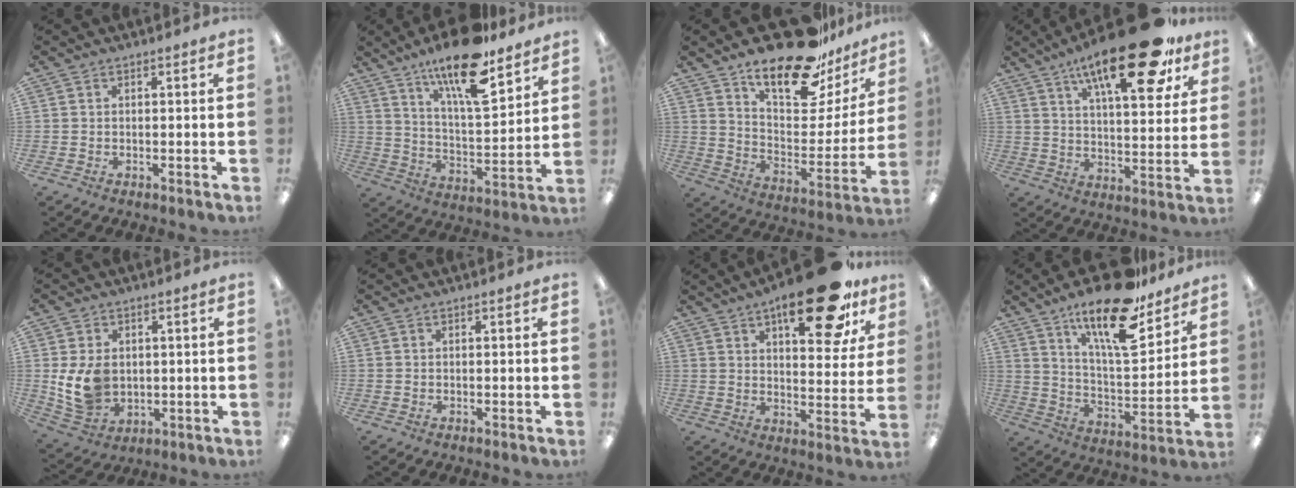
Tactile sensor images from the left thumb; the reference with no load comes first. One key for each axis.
{"total": 18.0, "fx": 12.9, "fy": 5.1, "fz": 11.4, "tx": -0.197, "ty": -0.072, "tz": 0.212}
{"total": 20.7, "fx": 16.6, "fy": 7.2, "fz": 10.0, "tx": -0.154, "ty": -0.116, "tz": 0.282}
{"total": 23.3, "fx": 15.0, "fy": 7.4, "fz": 16.2, "tx": -0.243, "ty": -0.079, "tz": 0.237}
{"total": 10.0, "fx": 0.6, "fy": 7.9, "fz": 6.2, "tx": -0.139, "ty": 0.005, "tz": 0.014}
{"total": 0.0}
{"total": 21.4, "fx": 13.3, "fy": 8.0, "fz": 14.7, "tx": -0.195, "ty": -0.071, "tz": 0.206}
{"total": 20.6, "fx": 14.6, "fy": 6.7, "fz": 13.0, "tx": -0.219, "ty": -0.090, "tz": 0.244}